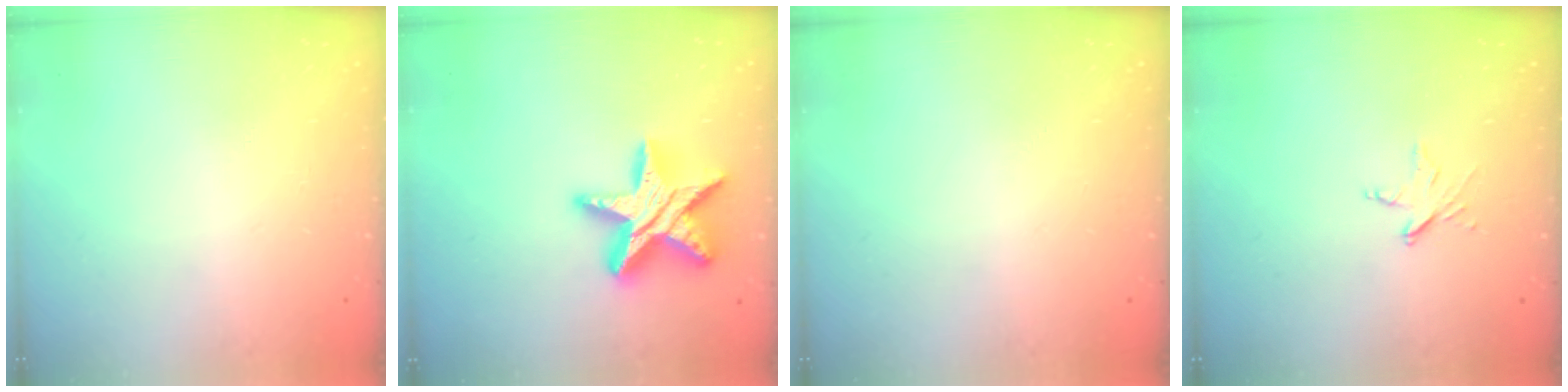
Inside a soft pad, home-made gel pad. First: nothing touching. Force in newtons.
{"total": 17.3, "press": 17.3, "slide": 1.2}
{"total": 0.0}
{"total": 3.6, "press": 3.6, "slide": 0.3}